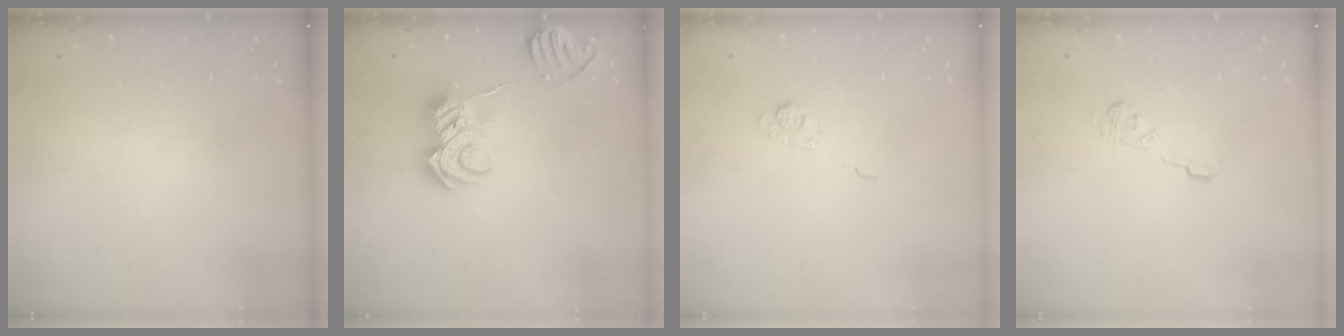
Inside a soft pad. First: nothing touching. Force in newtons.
{"total": 11.1, "press": 11.0, "slide": 1.2}
{"total": 3.4, "press": 3.1, "slide": 1.5}
{"total": 5.7, "press": 5.5, "slide": 1.4}